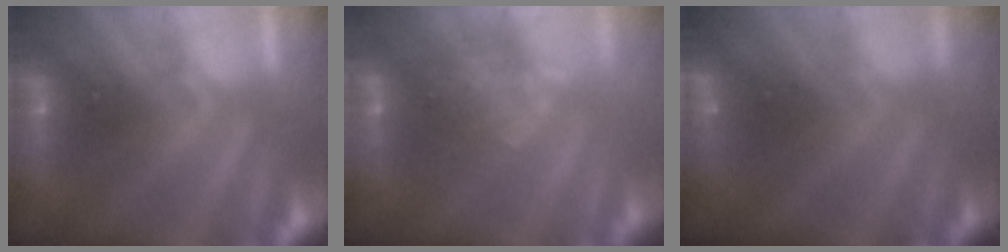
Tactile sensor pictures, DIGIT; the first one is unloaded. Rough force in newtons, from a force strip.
{"total": 3.9}
{"total": 1.5}